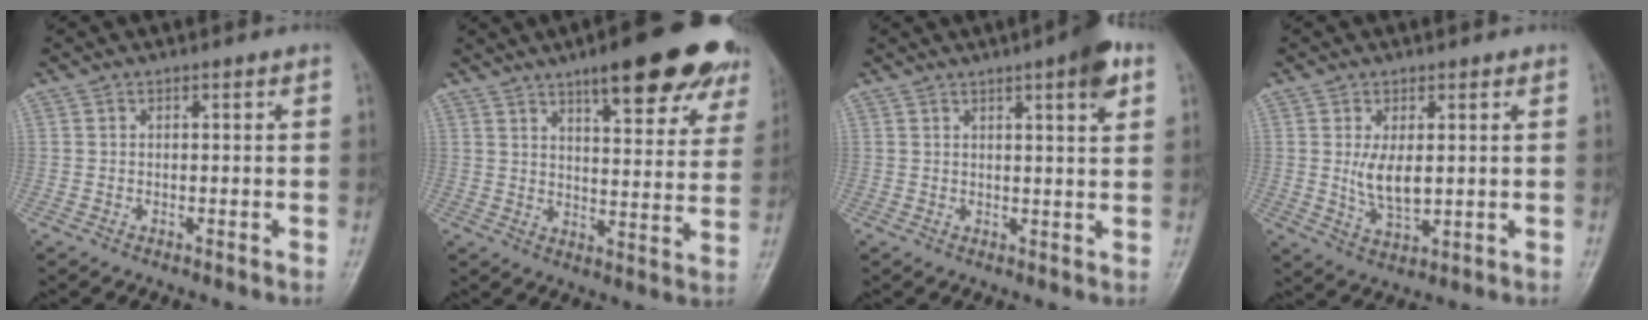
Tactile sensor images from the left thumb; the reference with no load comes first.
{"total": 19.8, "force": [12.6, 5.8, 14.1], "torque": [-0.151, -0.042, 0.164]}
{"total": 6.4, "force": [3.2, 1.0, 5.4], "torque": [-0.070, -0.011, 0.040]}
{"total": 6.0, "force": [0.9, 3.1, 5.0], "torque": [-0.084, -0.016, 0.023]}